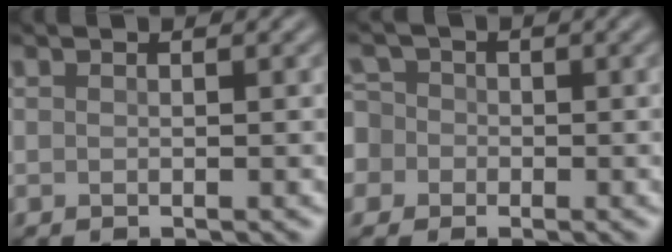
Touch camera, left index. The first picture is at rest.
{"total": 6.3, "force": [-1.9, 5.7, 2.1], "torque": [-0.054, 0.014, -0.068]}